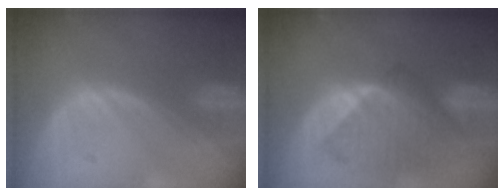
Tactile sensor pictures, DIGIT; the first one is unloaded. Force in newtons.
{"total": 8.9, "press": 8.0, "slide": 3.7}